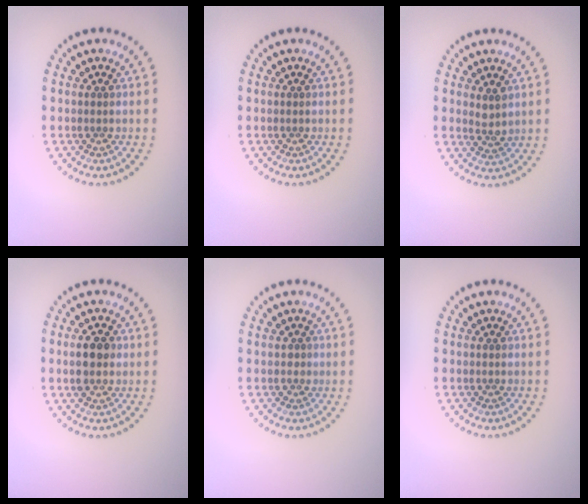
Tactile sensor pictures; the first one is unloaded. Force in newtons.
{"total": 0.0}
{"total": 1.6, "press": 1.4, "slide": 0.8}
{"total": 2.8, "press": 2.8, "slide": 0.3}
{"total": 0.5, "press": 0.2, "slide": 0.5}
{"total": 0.0}